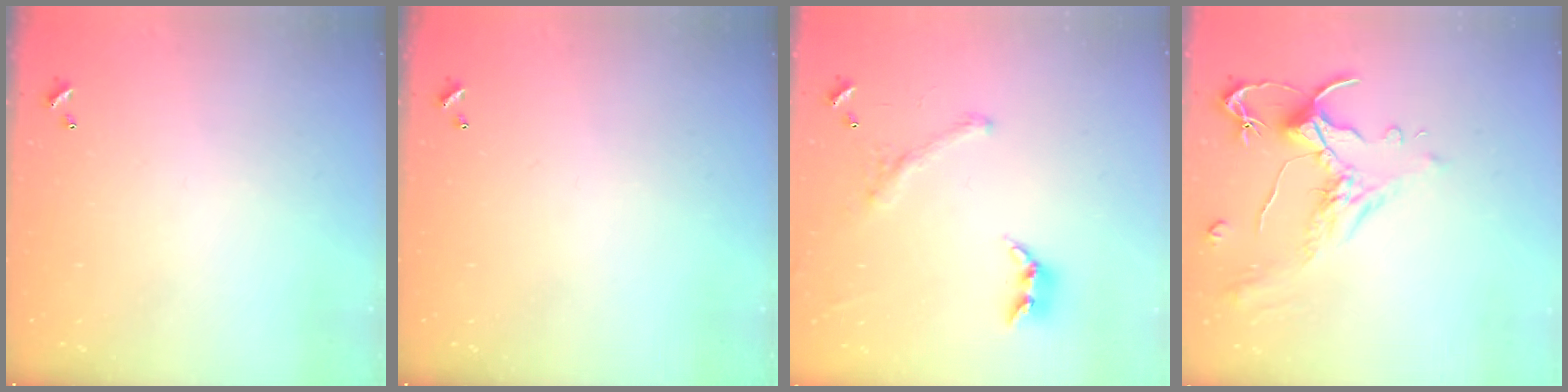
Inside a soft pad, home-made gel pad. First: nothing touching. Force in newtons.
{"total": 0.0}
{"total": 1.2, "press": 0.5, "slide": 1.1}
{"total": 1.8, "press": 1.2, "slide": 1.3}